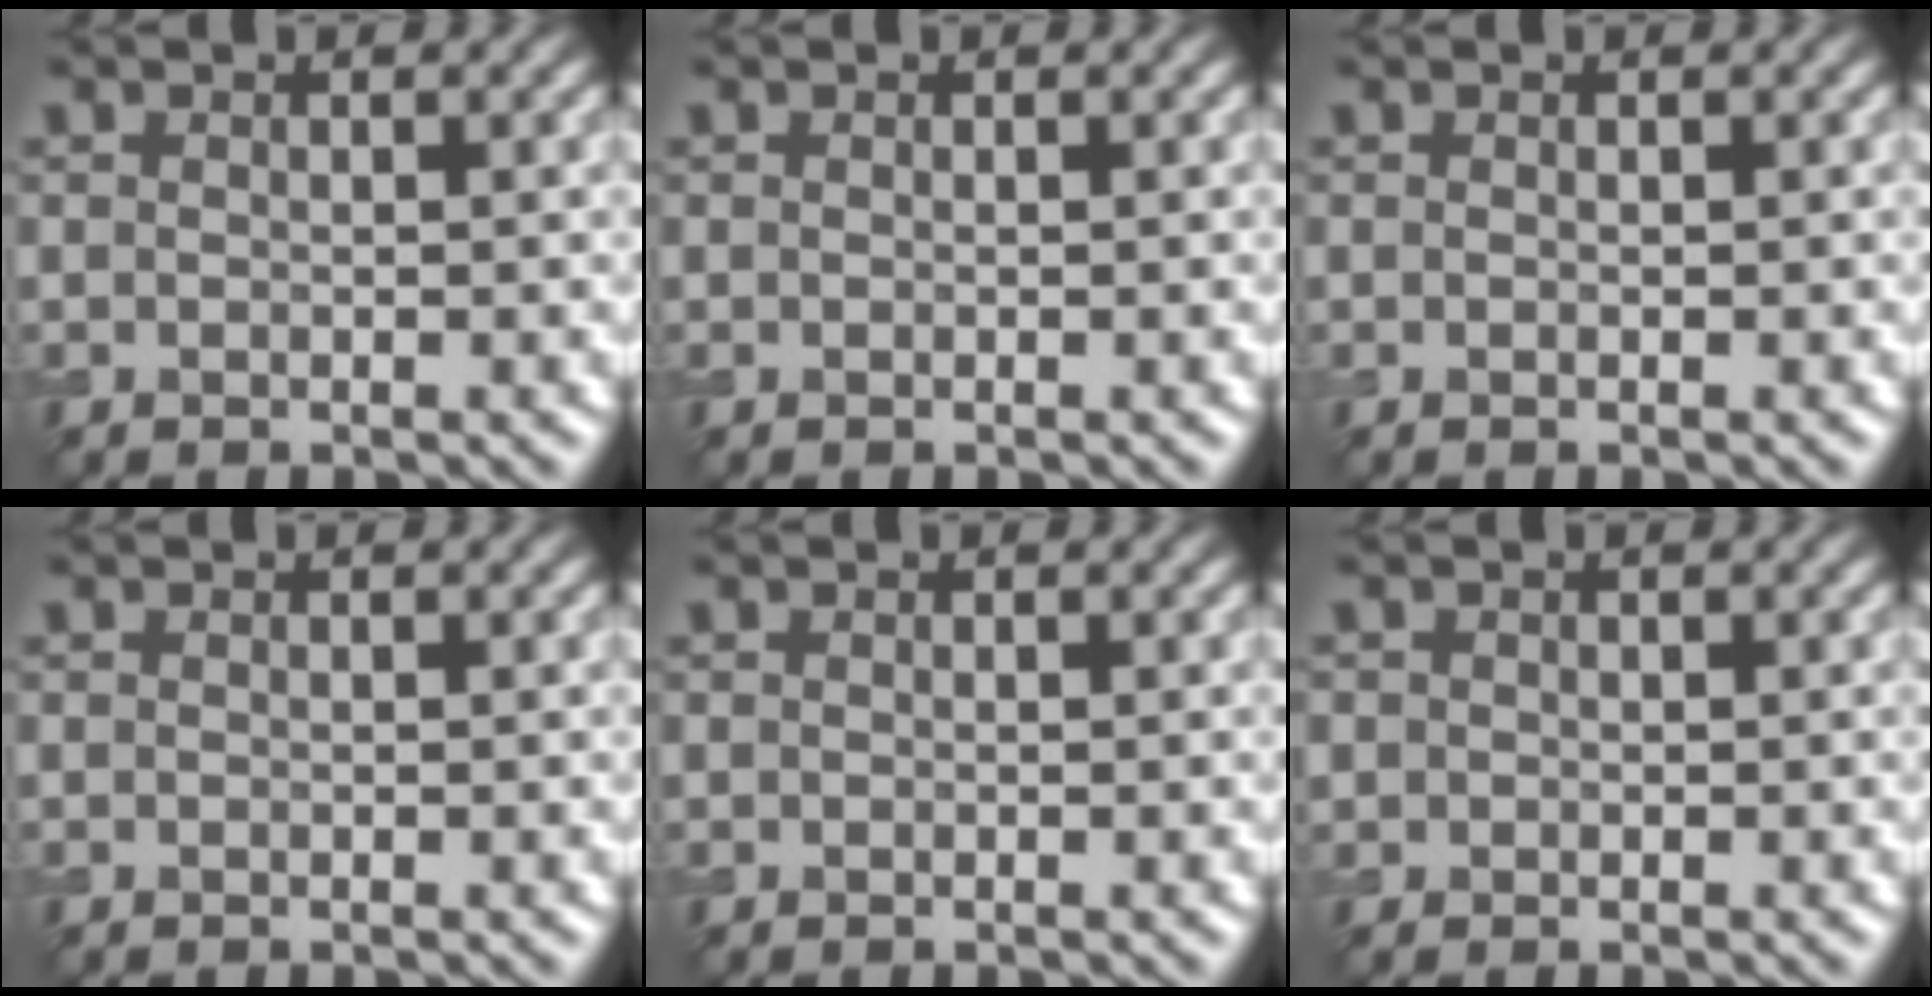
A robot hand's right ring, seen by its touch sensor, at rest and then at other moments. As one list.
[{"total": 0.0}, {"total": 0.0}, {"total": 0.0}, {"total": 0.0}, {"total": 0.9, "force": [0.1, 0.9, 0.1], "torque": [0.007, -0.001, -0.002]}]